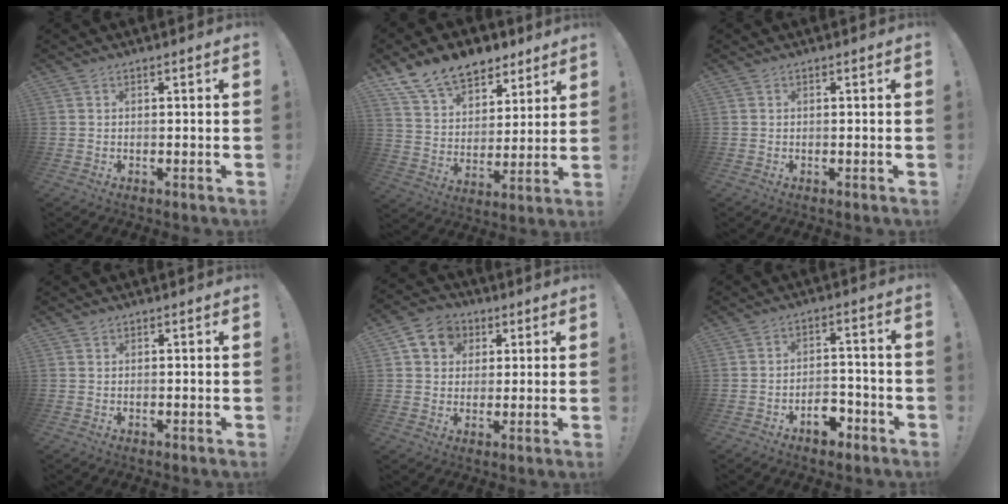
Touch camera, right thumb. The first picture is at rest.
{"total": 15.1, "force": [11.1, 8.7, 5.3], "torque": [-0.095, -0.072, 0.210]}
{"total": 0.0}
{"total": 0.5, "force": [0.5, 0.3, 0.0], "torque": [0.006, -0.003, 0.008]}
{"total": 9.3, "force": [3.3, 7.9, 3.6], "torque": [-0.050, -0.007, 0.068]}
{"total": 7.4, "force": [-4.4, 4.5, 3.8], "torque": [-0.038, 0.041, -0.072]}